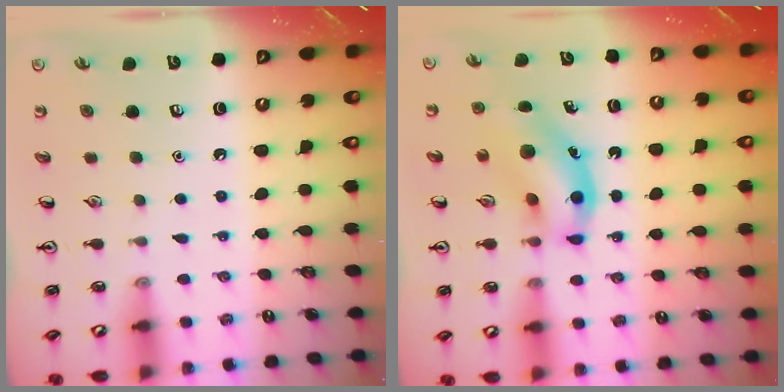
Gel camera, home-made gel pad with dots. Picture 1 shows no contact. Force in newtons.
{"total": 11.3, "press": 10.9, "slide": 3.0}